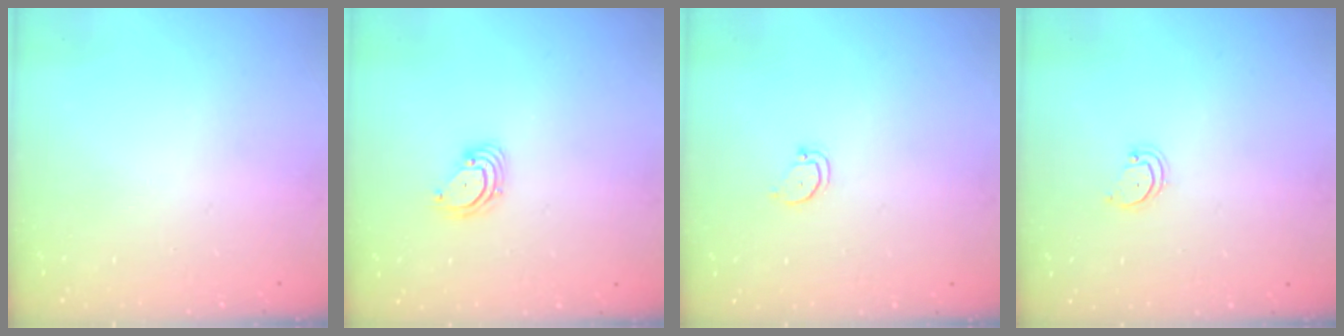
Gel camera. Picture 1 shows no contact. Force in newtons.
{"total": 3.4, "press": 3.4, "slide": 0.2}
{"total": 2.5, "press": 2.5, "slide": 0.3}
{"total": 2.6, "press": 2.6, "slide": 0.2}